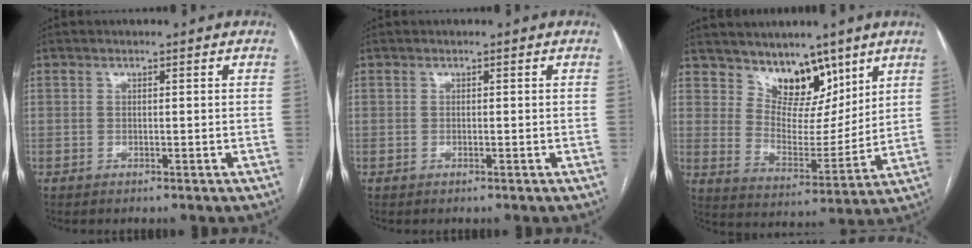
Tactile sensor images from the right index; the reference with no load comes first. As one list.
[{"total": 0.0}, {"total": 9.7, "force": [7.0, 5.2, 4.2], "torque": [-0.062, 0.001, 0.130]}]